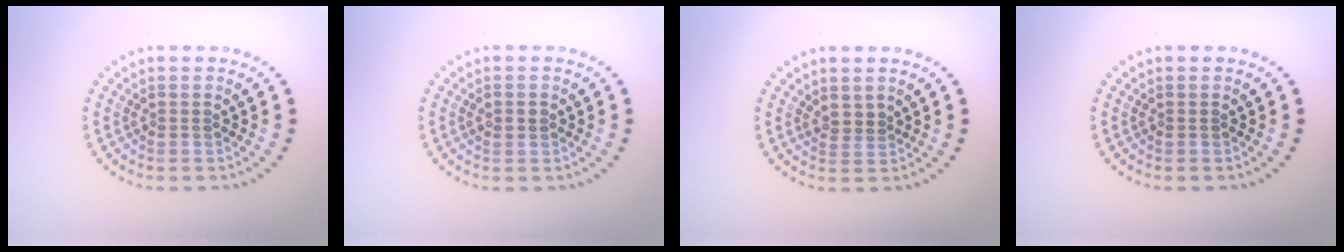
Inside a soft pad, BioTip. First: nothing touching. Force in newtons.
{"total": 1.3, "press": 1.3, "slide": 0.2}
{"total": 1.2, "press": 0.8, "slide": 0.8}
{"total": 0.0}